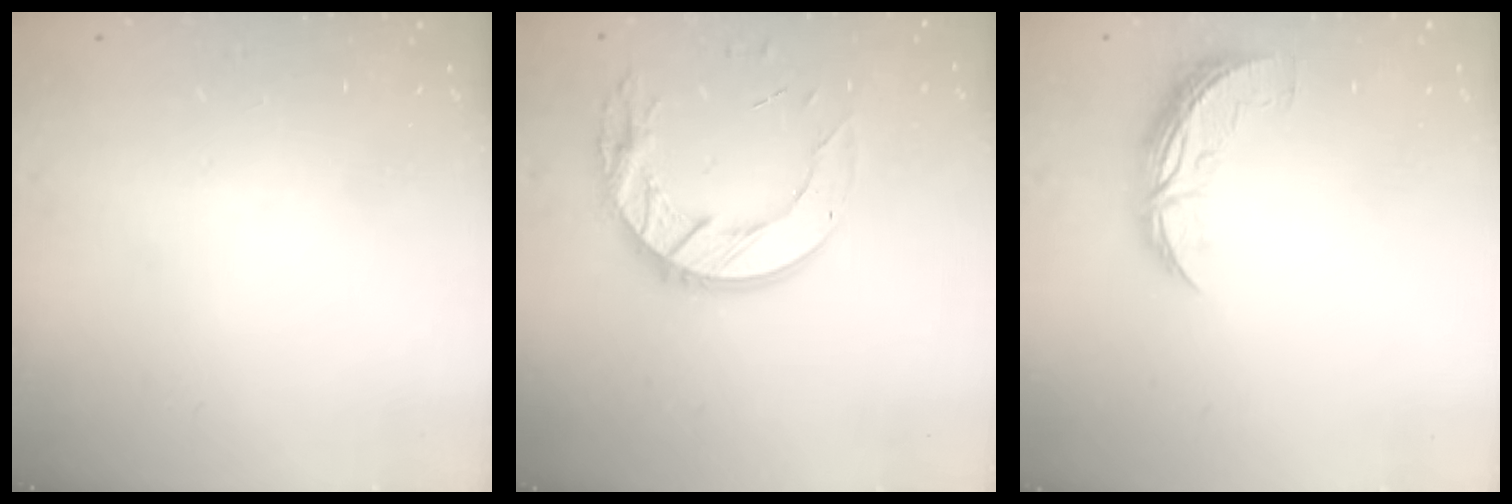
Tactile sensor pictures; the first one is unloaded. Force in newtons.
{"total": 14.7, "press": 14.6, "slide": 1.3}
{"total": 9.2, "press": 9.2, "slide": 0.1}